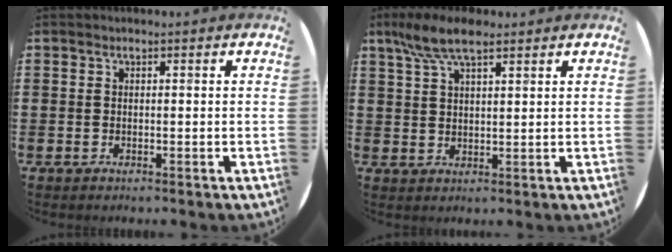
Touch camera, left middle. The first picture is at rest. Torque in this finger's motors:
{"motor_torque": [1.16, -0.83, 0.19, 0.14]}